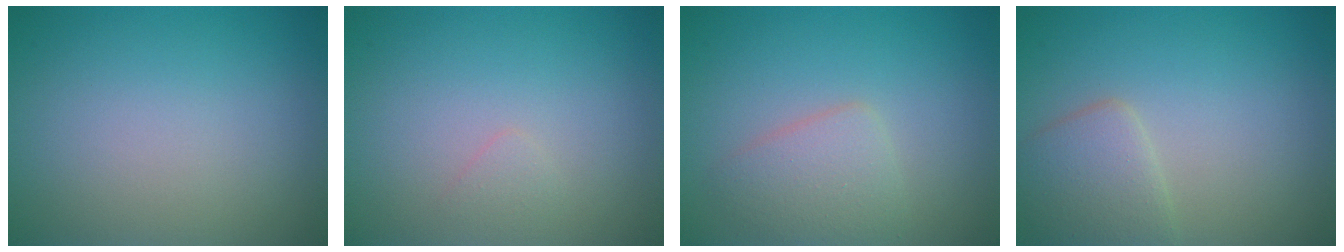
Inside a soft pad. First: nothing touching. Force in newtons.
{"total": 0.7, "press": 0.7, "slide": 0.0}
{"total": 2.7, "press": 2.7, "slide": 0.1}
{"total": 2.9, "press": 2.9, "slide": 0.1}